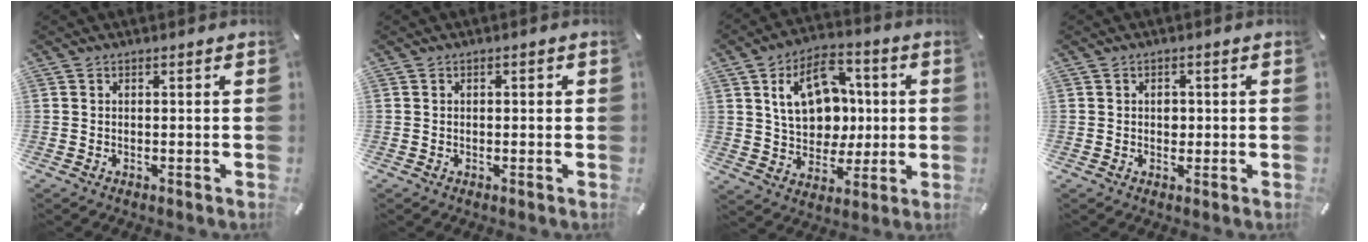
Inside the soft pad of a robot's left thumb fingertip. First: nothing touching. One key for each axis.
{"total": 0.8, "fx": -0.1, "fy": 0.5, "fz": 0.6, "tx": -0.011, "ty": 0.003, "tz": -0.003}
{"total": 15.7, "fx": 3.3, "fy": 12.1, "fz": 9.4, "tx": -0.155, "ty": 0.005, "tz": 0.063}
{"total": 2.0, "fx": 0.0, "fy": 1.7, "fz": 1.1, "tx": -0.007, "ty": -0.002, "tz": -0.005}